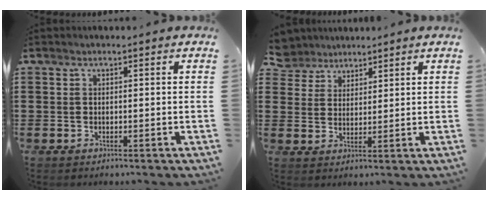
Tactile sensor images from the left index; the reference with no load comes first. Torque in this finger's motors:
{"motor_torque": [0.02, -0.01, -0.05, -0.02]}